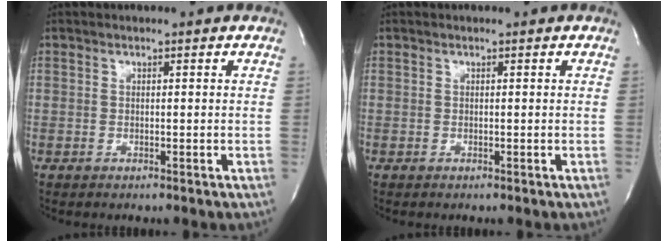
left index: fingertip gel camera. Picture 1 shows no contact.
{"total": 0.0}